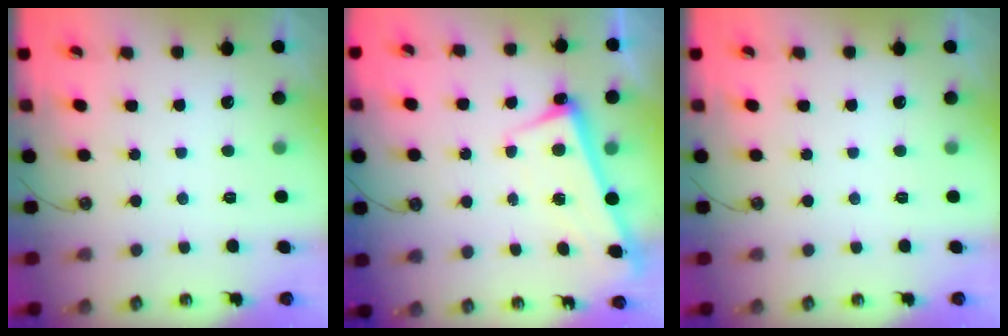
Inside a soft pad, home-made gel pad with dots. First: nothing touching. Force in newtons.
{"total": 2.6, "press": 2.4, "slide": 0.9}
{"total": 0.0}